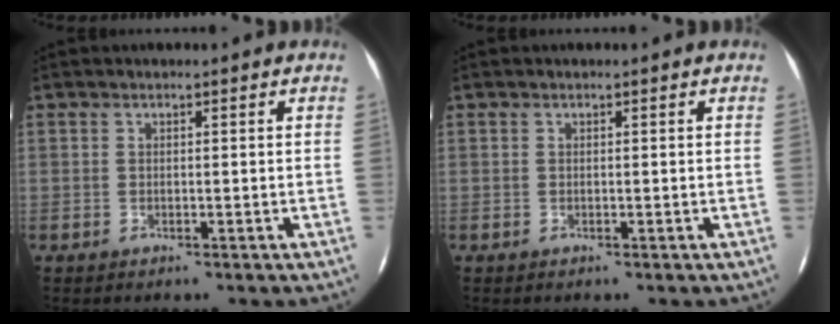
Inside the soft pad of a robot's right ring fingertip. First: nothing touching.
{"total": 0.0}